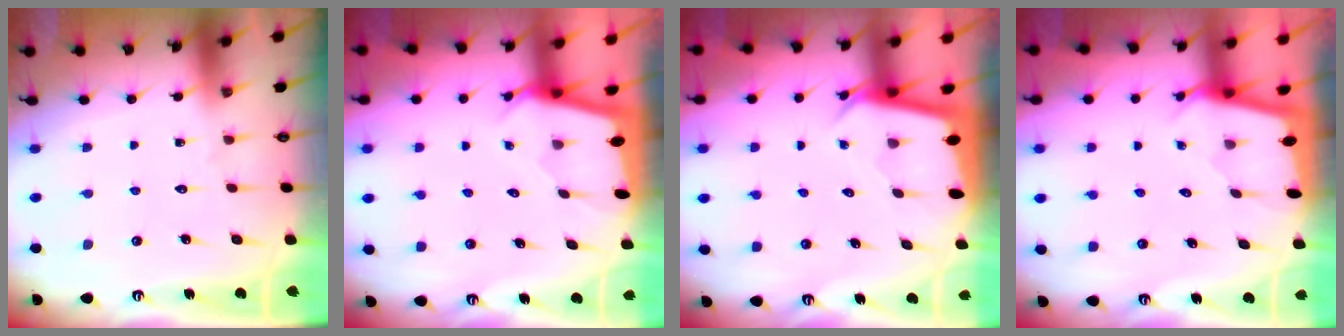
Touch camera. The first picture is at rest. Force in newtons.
{"total": 1.5, "press": 1.5, "slide": 0.1}
{"total": 2.7, "press": 2.7, "slide": 0.0}
{"total": 1.7, "press": 1.6, "slide": 0.2}